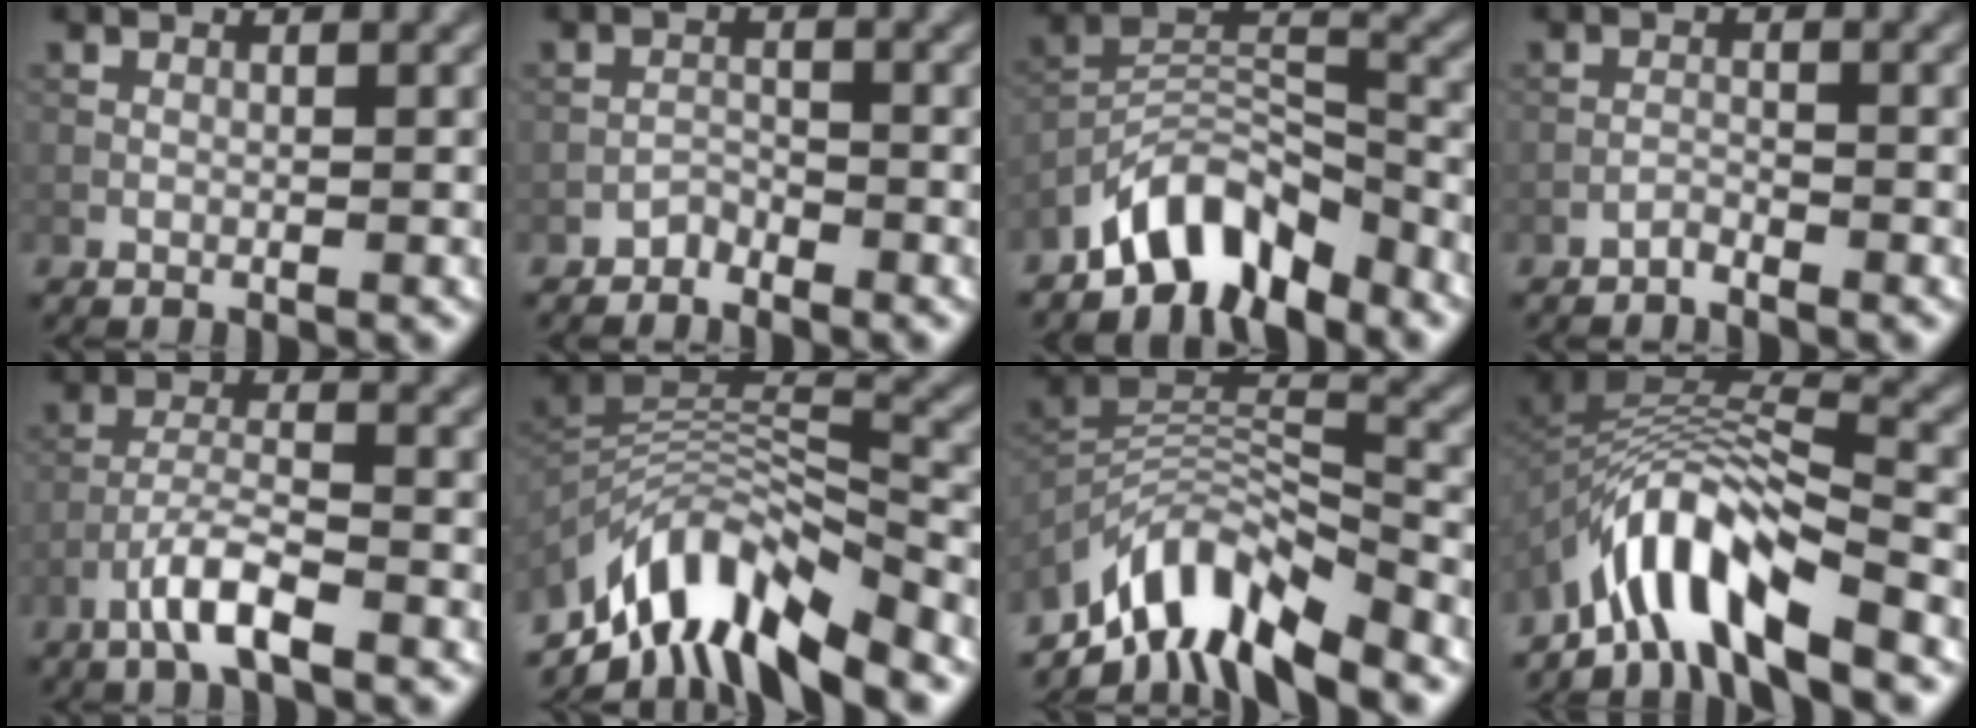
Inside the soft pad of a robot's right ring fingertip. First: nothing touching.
{"total": 1.2, "force": [-1.1, 0.4, 0.0], "torque": [0.004, 0.007, -0.023]}
{"total": 6.9, "force": [-5.6, 2.6, 3.1], "torque": [-0.041, 0.004, -0.113]}
{"total": 0.9, "force": [-0.9, 0.0, 0.0], "torque": [0.002, 0.005, -0.021]}
{"total": 4.2, "force": [-2.7, 0.9, 3.2], "torque": [-0.063, 0.008, -0.058]}
{"total": 10.0, "force": [-7.0, 3.4, 6.2], "torque": [-0.108, 0.007, -0.132]}
{"total": 9.0, "force": [-7.0, 2.7, 5.1], "torque": [-0.085, -0.002, -0.135]}
{"total": 8.6, "force": [-5.6, 2.6, 6.0], "torque": [-0.091, 0.011, -0.112]}